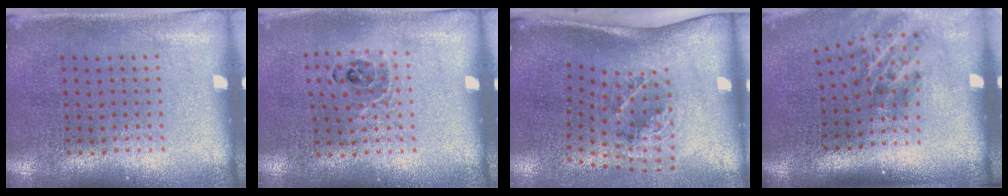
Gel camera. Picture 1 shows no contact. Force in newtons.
{"total": 0.9, "press": 0.9, "slide": 0.1}
{"total": 2.0, "press": 1.3, "slide": 1.5}
{"total": 1.9, "press": 1.2, "slide": 1.5}